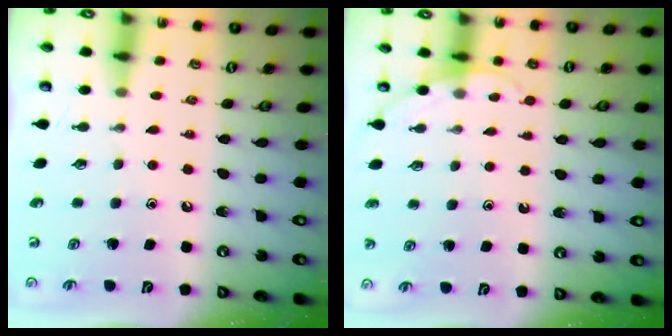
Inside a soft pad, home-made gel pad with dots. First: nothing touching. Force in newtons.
{"total": 4.8, "press": 4.8, "slide": 0.5}